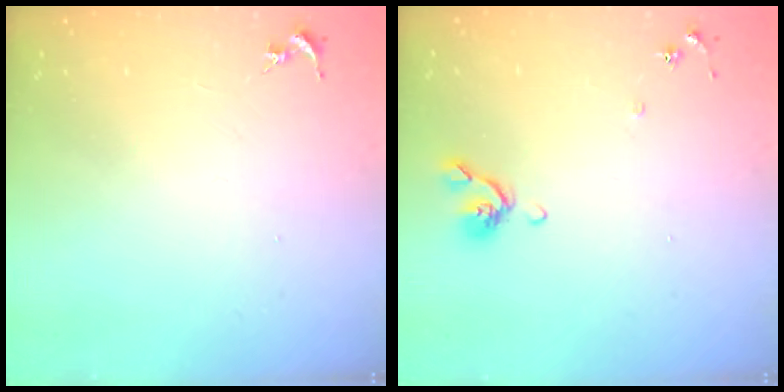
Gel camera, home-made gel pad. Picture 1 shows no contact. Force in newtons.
{"total": 6.9, "press": 6.8, "slide": 1.5}